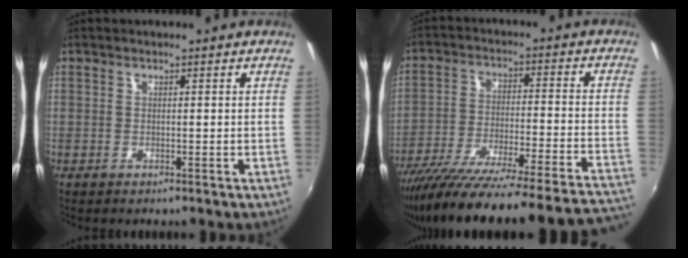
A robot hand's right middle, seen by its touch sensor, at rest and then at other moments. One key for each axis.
{"total": 34.4, "fx": -30.5, "fy": 1.2, "fz": 15.9, "tx": -0.231, "ty": -0.090, "tz": -0.444}